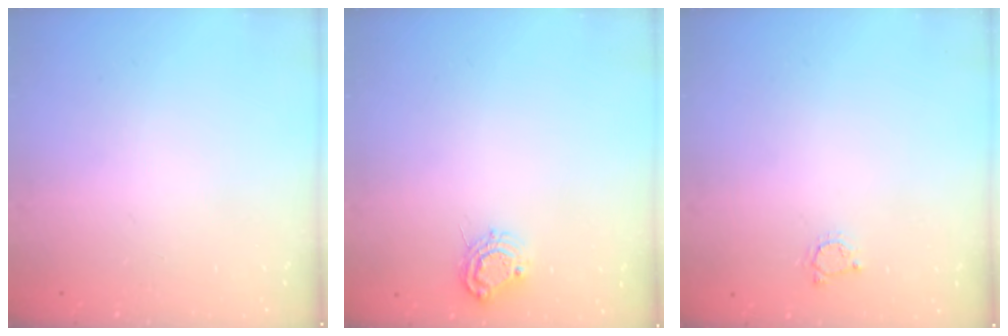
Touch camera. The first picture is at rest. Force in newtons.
{"total": 7.6, "press": 7.5, "slide": 0.6}
{"total": 3.3, "press": 3.2, "slide": 0.5}